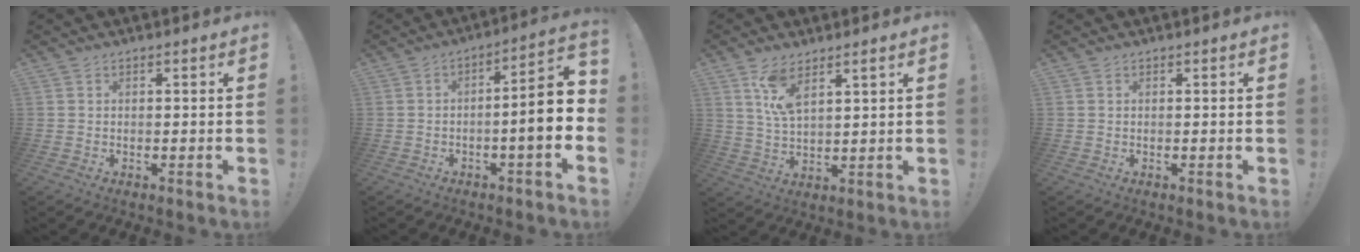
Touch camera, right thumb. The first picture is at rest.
{"total": 10.7, "force": [-1.5, 1.1, 10.6], "torque": [-0.154, -0.002, -0.029]}
{"total": 8.3, "force": [5.0, 2.9, 5.9], "torque": [-0.106, -0.019, 0.090]}
{"total": 0.0}